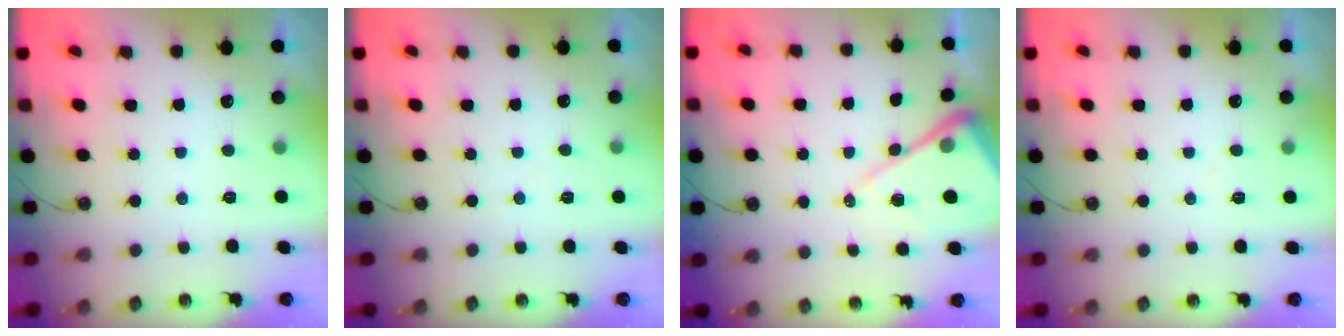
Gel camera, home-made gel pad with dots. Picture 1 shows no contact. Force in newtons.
{"total": 3.1, "press": 3.0, "slide": 0.5}
{"total": 11.6, "press": 11.5, "slide": 1.5}
{"total": 3.5, "press": 3.5, "slide": 0.6}